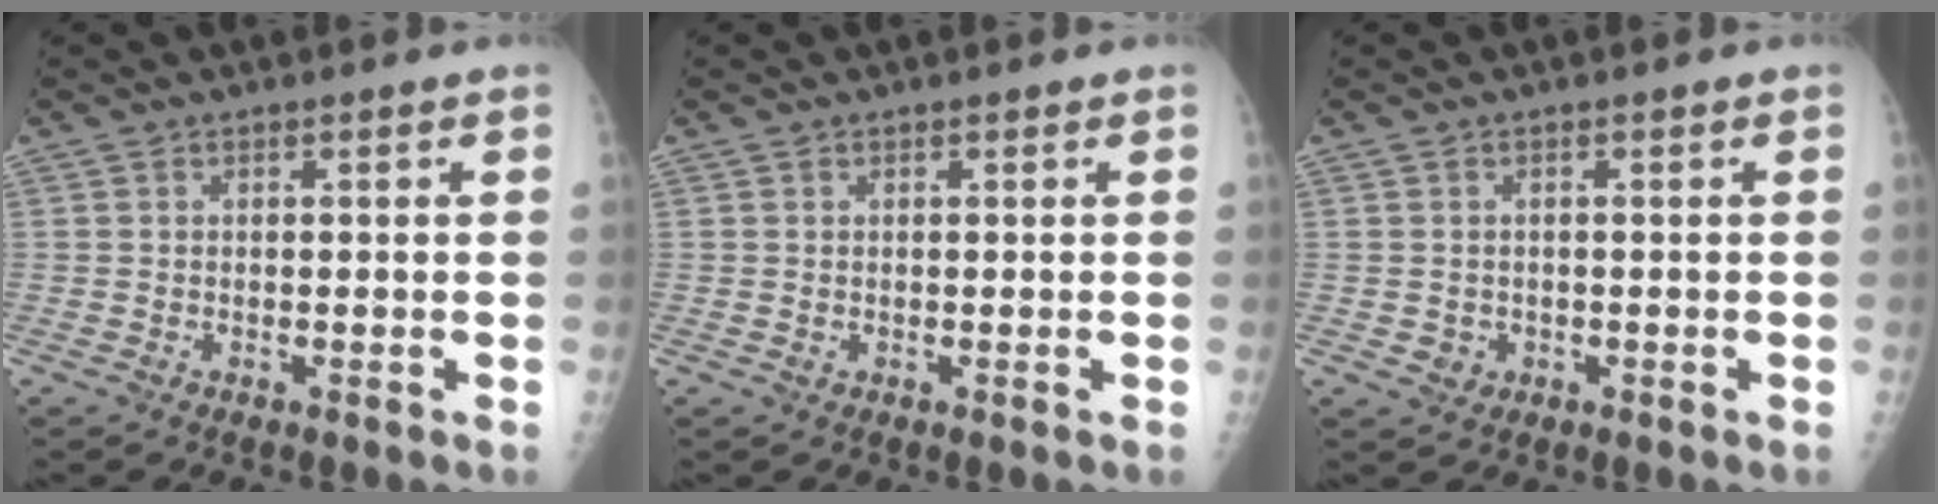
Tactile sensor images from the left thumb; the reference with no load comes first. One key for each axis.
{"total": 0.5, "fx": 0.3, "fy": 0.4, "fz": 0.2, "tx": 0.003, "ty": -0.001, "tz": 0.004}
{"total": 1.9, "fx": -0.3, "fy": 1.8, "fz": 0.5, "tx": -0.002, "ty": 0.003, "tz": 0.002}